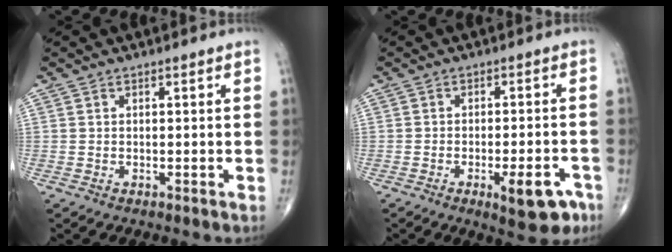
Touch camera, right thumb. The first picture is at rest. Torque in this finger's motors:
{"motor_torque": [0.72, 0.71, 0.04, -0.22, 0.17]}